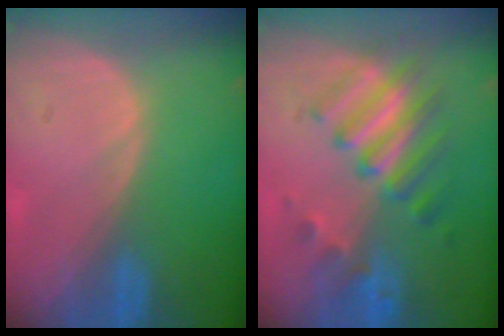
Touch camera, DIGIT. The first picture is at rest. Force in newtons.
{"total": 7.6, "press": 7.6, "slide": 0.9}